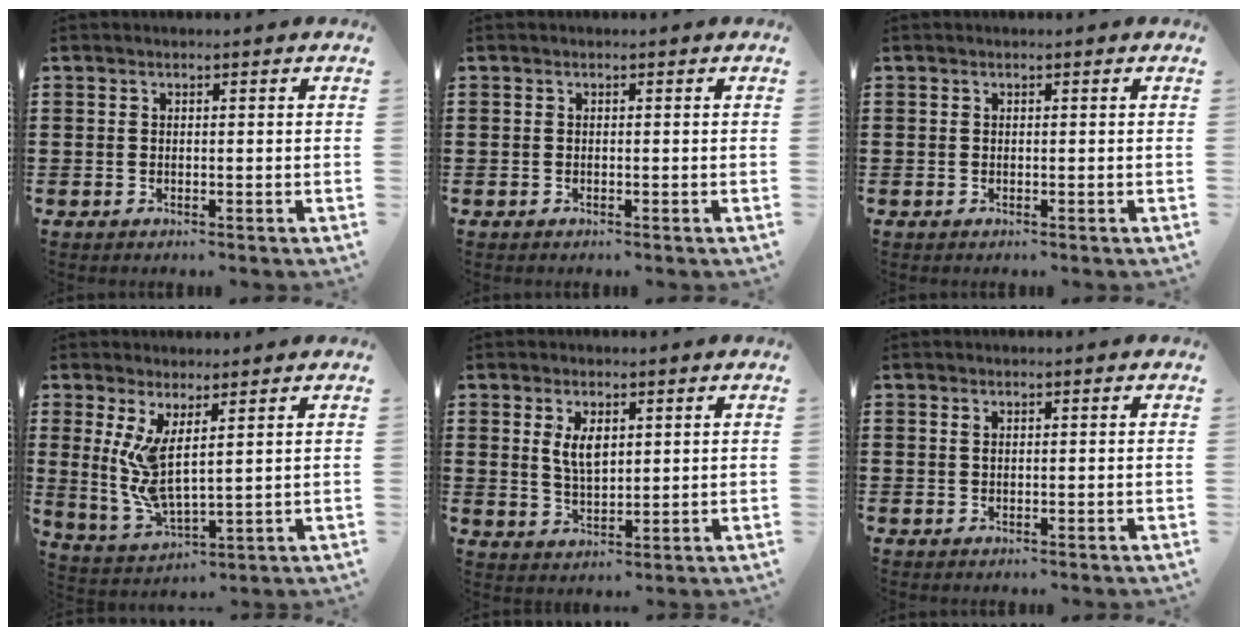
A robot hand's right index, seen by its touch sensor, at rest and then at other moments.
{"total": 0.0}
{"total": 0.0}
{"total": 7.0, "force": [2.8, 2.1, 6.0], "torque": [-0.151, -0.022, 0.047]}
{"total": 4.3, "force": [1.7, 1.9, 3.4], "torque": [-0.066, 0.002, 0.027]}
{"total": 0.7, "force": [0.3, 0.2, 0.6], "torque": [-0.013, 0.002, 0.006]}